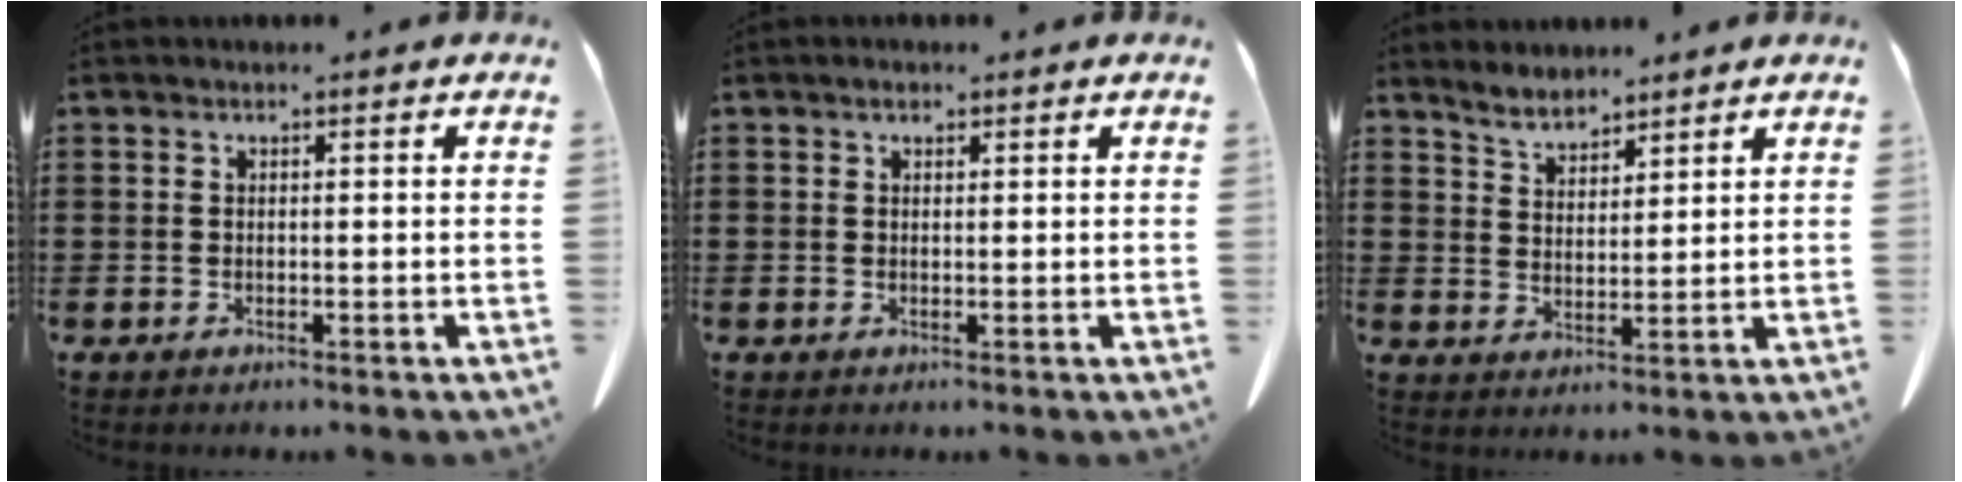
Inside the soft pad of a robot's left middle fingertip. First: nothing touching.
{"total": 0.9, "force": [0.6, 0.5, 0.5], "torque": [-0.006, -0.001, 0.010]}
{"total": 4.1, "force": [3.8, 1.3, 0.7], "torque": [-0.029, -0.009, 0.073]}